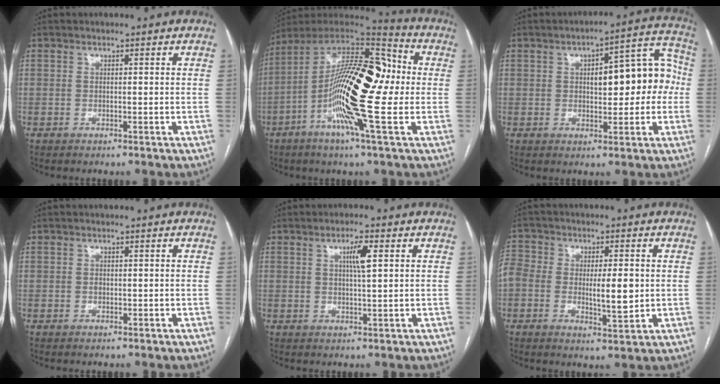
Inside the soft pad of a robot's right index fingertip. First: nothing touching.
{"total": 21.2, "force": [-2.1, 3.5, 20.8], "torque": [-0.373, 0.016, -0.046]}
{"total": 12.2, "force": [0.7, 4.6, 11.2], "torque": [-0.135, 0.047, 0.016]}
{"total": 0.6, "force": [0.0, 0.5, 0.3], "torque": [-0.008, 0.001, -0.001]}
{"total": 3.8, "force": [1.2, 0.3, 3.6], "torque": [-0.061, 0.001, 0.020]}
{"total": 11.8, "force": [-0.4, 6.1, 10.1], "torque": [-0.204, 0.013, -0.002]}